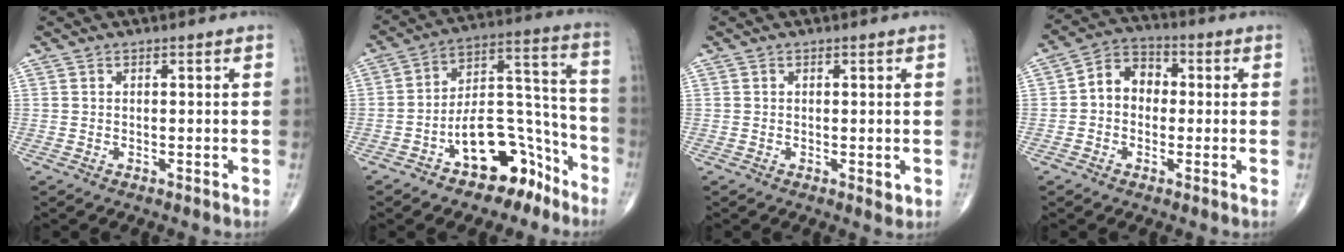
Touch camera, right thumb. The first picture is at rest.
{"total": 15.2, "force": [-8.8, 8.1, 9.5], "torque": [-0.102, 0.105, -0.139]}
{"total": 1.3, "force": [-0.1, 0.7, 1.1], "torque": [-0.013, -0.004, -0.003]}
{"total": 7.5, "force": [-0.1, 6.0, 4.5], "torque": [-0.052, 0.029, -0.015]}